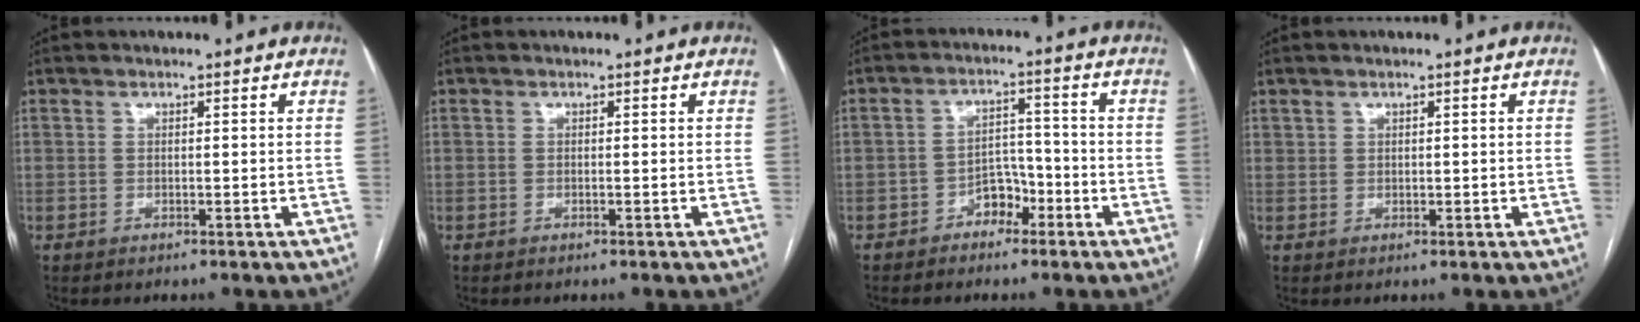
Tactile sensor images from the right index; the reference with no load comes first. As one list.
[{"total": 0.0}, {"total": 4.4, "force": [-2.5, 3.0, 2.0], "torque": [-0.021, 0.016, -0.043]}, {"total": 1.0, "force": [0.7, 0.7, 0.2], "torque": [0.003, 0.000, 0.012]}]